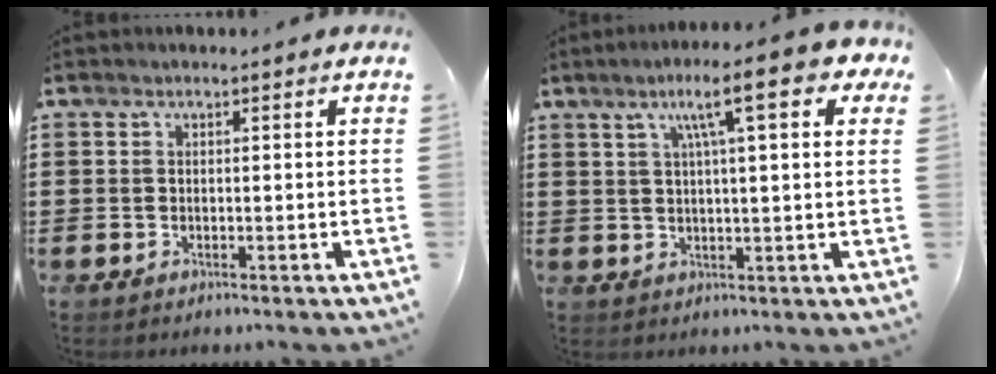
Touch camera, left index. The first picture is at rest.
{"total": 10.1, "force": [5.1, 1.4, 8.6], "torque": [-0.153, -0.001, 0.079]}